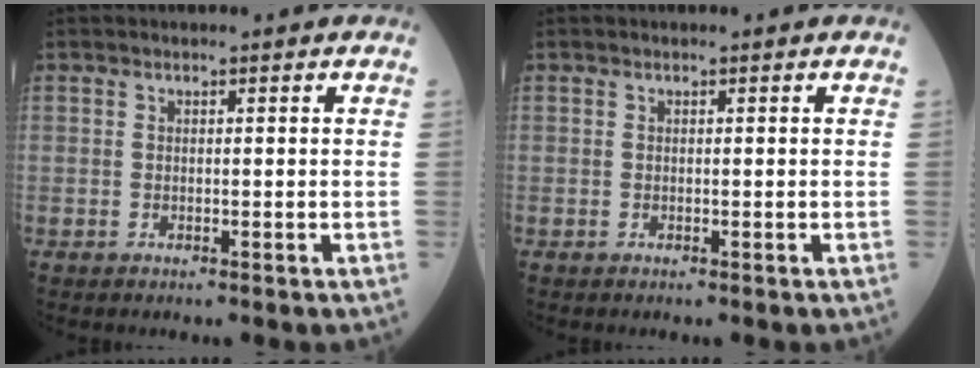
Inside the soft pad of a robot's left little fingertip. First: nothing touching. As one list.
[{"total": 0.0}]